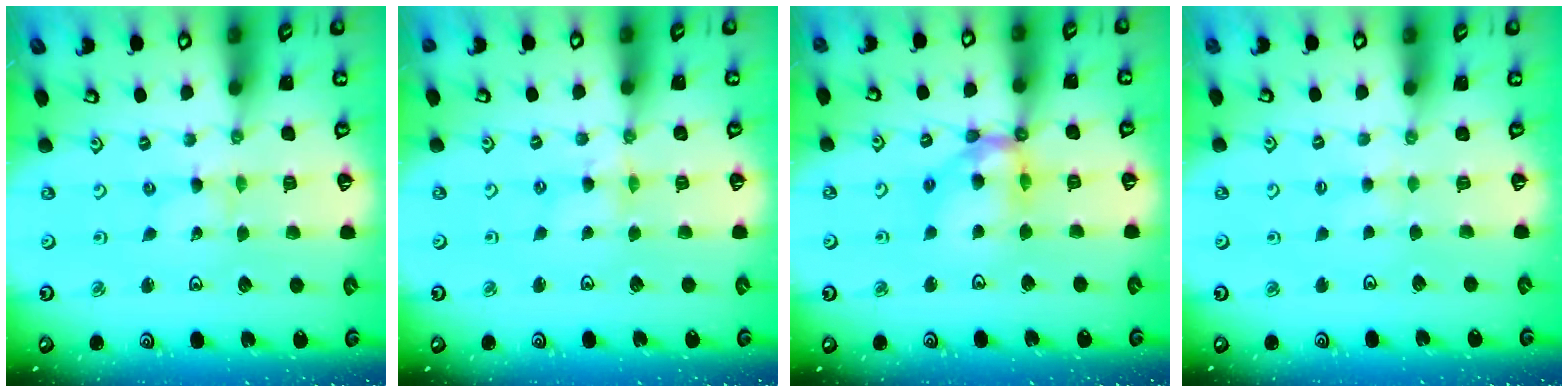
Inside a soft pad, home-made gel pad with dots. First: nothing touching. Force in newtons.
{"total": 2.3, "press": 2.3, "slide": 0.3}
{"total": 12.5, "press": 12.4, "slide": 1.5}
{"total": 2.2, "press": 2.2, "slide": 0.4}